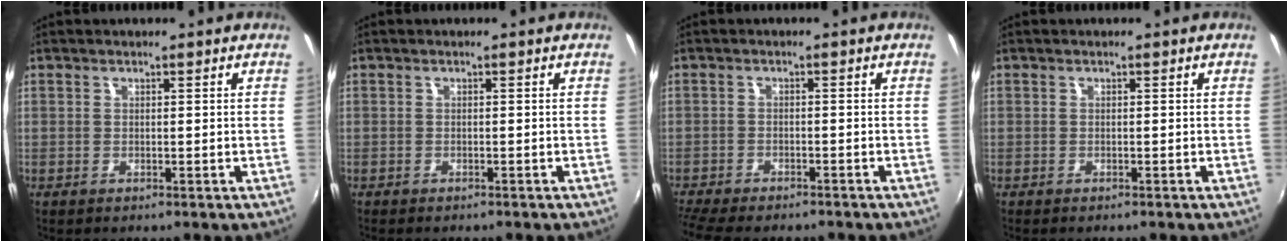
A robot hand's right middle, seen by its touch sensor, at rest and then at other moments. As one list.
[{"total": 1.3, "force": [-1.2, 0.4, 0.4], "torque": [-0.011, -0.007, -0.018]}, {"total": 9.8, "force": [-8.6, 2.2, 4.1], "torque": [-0.105, -0.030, -0.141]}, {"total": 0.6, "force": [-0.6, 0.2, 0.2], "torque": [-0.004, -0.003, -0.010]}]